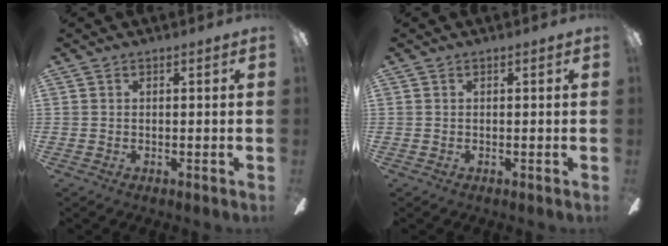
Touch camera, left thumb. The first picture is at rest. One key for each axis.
{"total": 0.0}